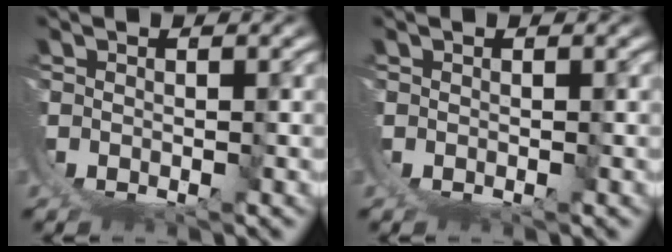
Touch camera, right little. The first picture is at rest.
{"total": 0.0}